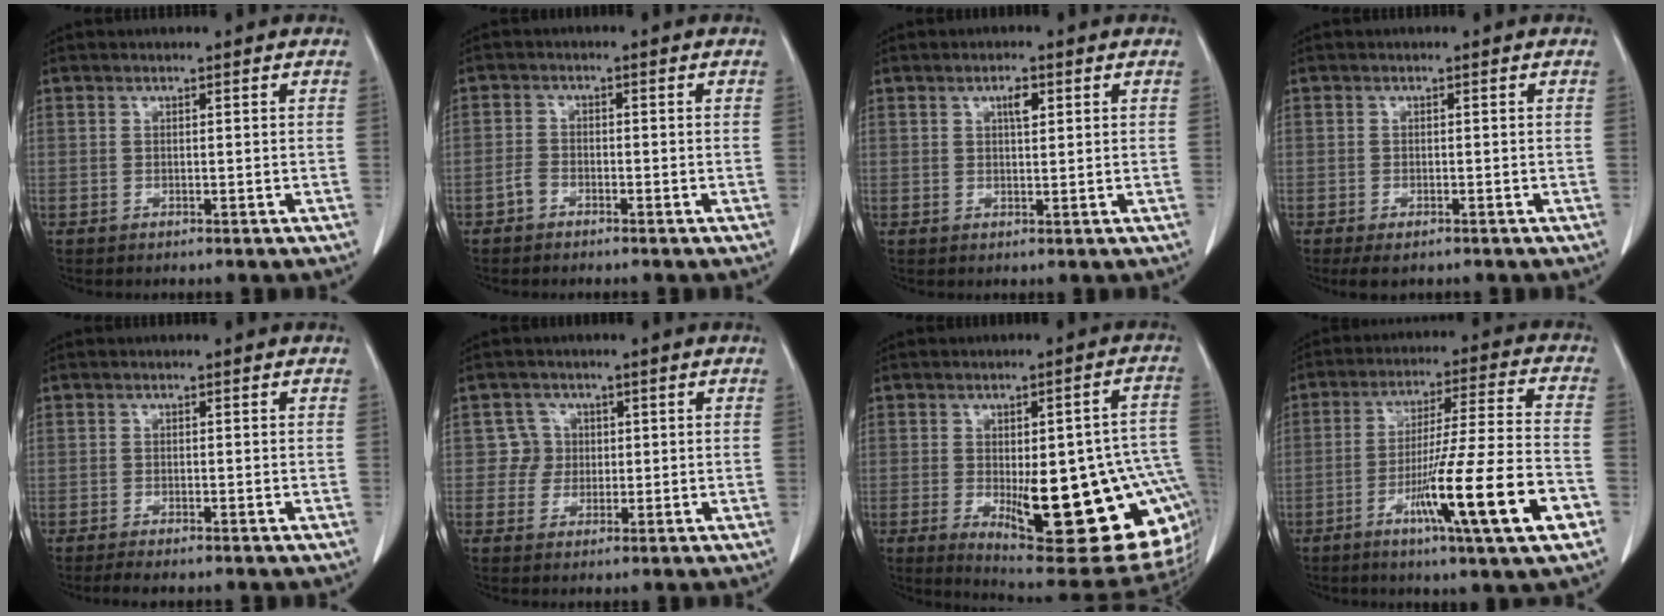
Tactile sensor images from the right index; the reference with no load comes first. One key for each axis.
{"total": 1.8, "fx": -1.3, "fy": 1.0, "fz": 0.7, "tx": -0.017, "ty": 0.004, "tz": -0.026}
{"total": 2.1, "fx": 0.9, "fy": 0.7, "fz": 1.8, "tx": -0.032, "ty": -0.002, "tz": 0.015}
{"total": 2.6, "fx": -1.8, "fy": 1.0, "fz": 1.5, "tx": -0.029, "ty": -0.006, "tz": -0.024}
{"total": 2.5, "fx": -2.1, "fy": 0.2, "fz": 1.3, "tx": -0.023, "ty": -0.007, "tz": -0.032}
{"total": 3.0, "fx": 0.4, "fy": 3.0, "fz": -0.3, "tx": 0.015, "ty": 0.007, "tz": 0.003}
{"total": 23.9, "fx": -5.4, "fy": 6.4, "fz": 22.4, "tx": -0.203, "ty": 0.004, "tz": -0.051}
{"total": 17.4, "fx": -7.1, "fy": -0.5, "fz": 15.8, "tx": -0.260, "ty": -0.021, "tz": -0.117}